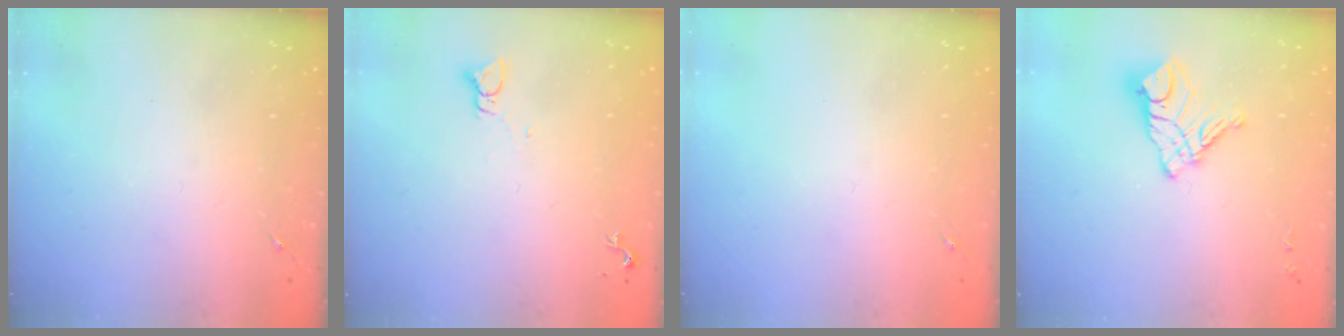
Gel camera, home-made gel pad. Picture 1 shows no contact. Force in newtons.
{"total": 2.2, "press": 2.2, "slide": 0.1}
{"total": 0.0}
{"total": 12.6, "press": 12.6, "slide": 1.2}